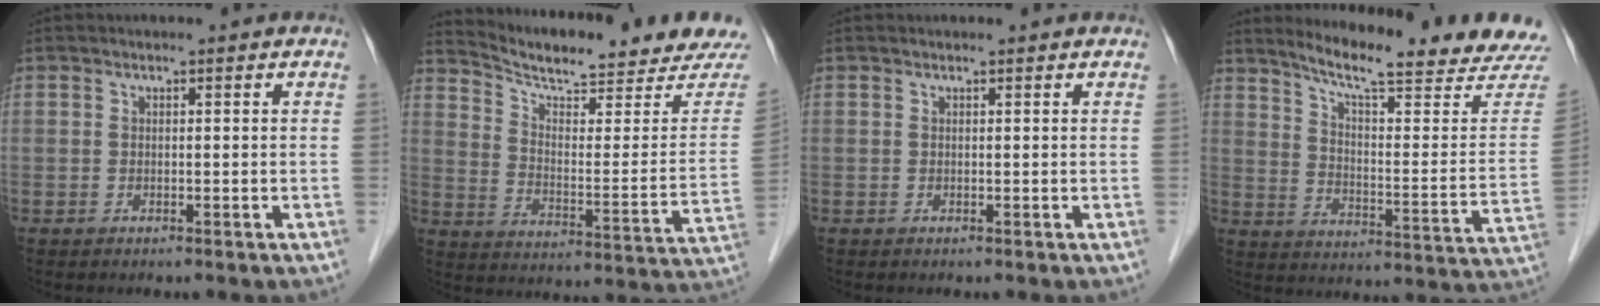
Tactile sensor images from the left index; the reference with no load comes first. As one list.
[{"total": 20.6, "force": [19.3, 1.8, 7.0], "torque": [-0.113, -0.060, 0.260]}, {"total": 0.9, "force": [0.9, 0.1, 0.1], "torque": [-0.008, 0.010, 0.011]}, {"total": 21.2, "force": [19.3, 0.4, 8.7], "torque": [-0.133, -0.079, 0.253]}]